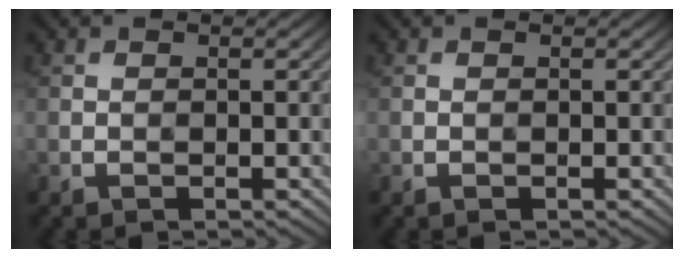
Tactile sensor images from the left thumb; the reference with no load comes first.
{"total": 0.0}